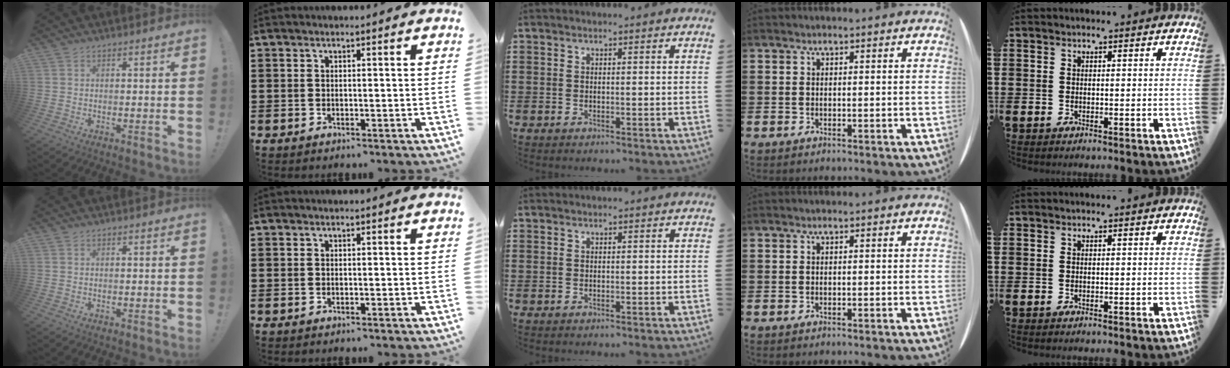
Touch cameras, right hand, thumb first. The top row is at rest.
{}